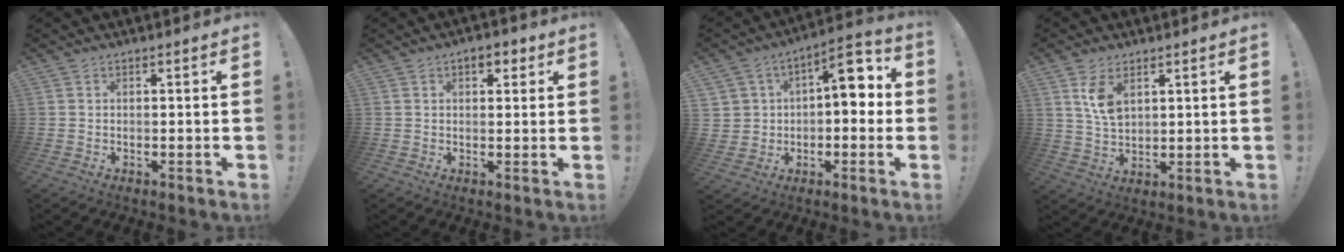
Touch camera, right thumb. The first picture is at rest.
{"total": 3.8, "force": [1.8, 2.3, 2.4], "torque": [-0.022, -0.001, 0.028]}
{"total": 10.8, "force": [2.0, 8.2, 6.7], "torque": [-0.079, -0.005, 0.038]}
{"total": 7.1, "force": [4.1, 3.8, 4.4], "torque": [-0.073, -0.019, 0.074]}